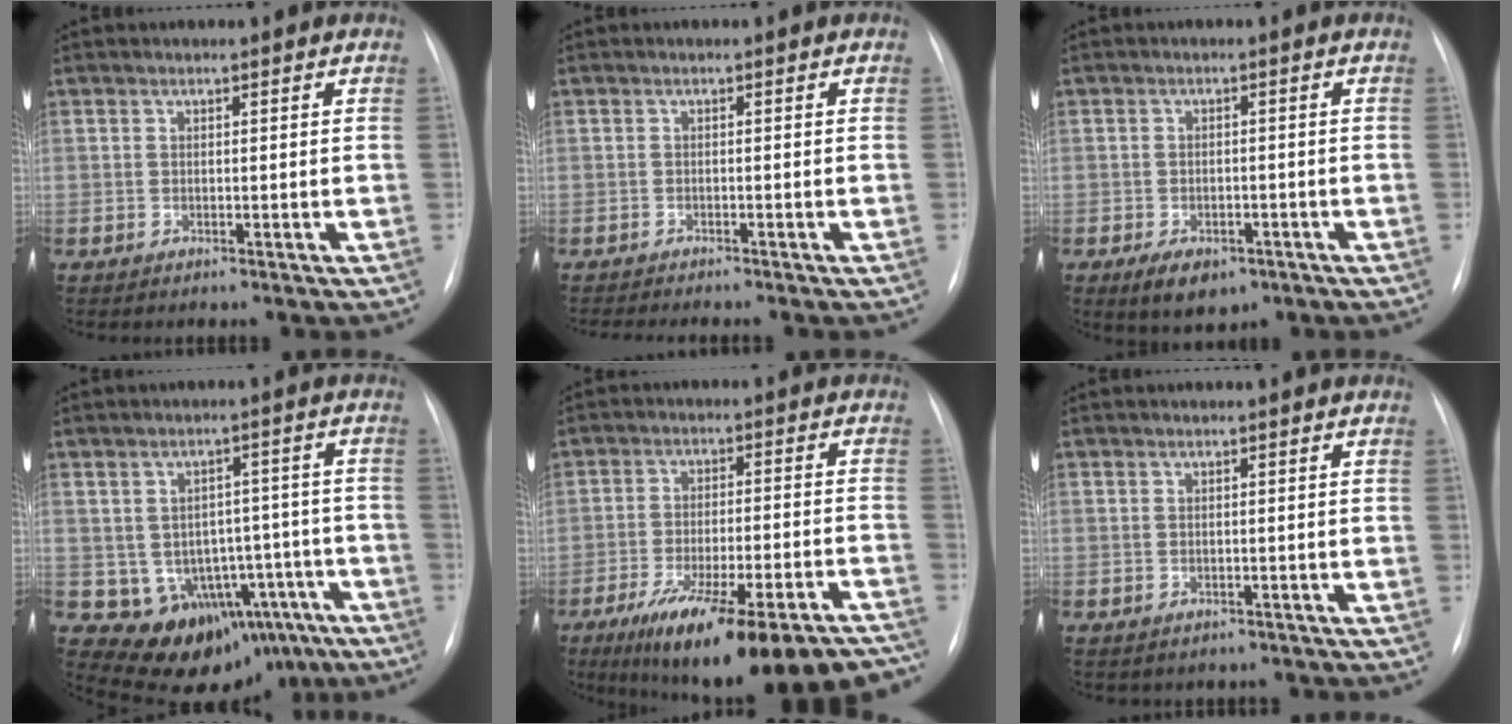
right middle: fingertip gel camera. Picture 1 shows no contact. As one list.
[{"total": 5.9, "force": [-5.2, 0.2, 2.8], "torque": [-0.031, -0.009, -0.072]}, {"total": 6.0, "force": [-3.6, 3.4, 3.4], "torque": [-0.055, -0.003, -0.048]}, {"total": 14.4, "force": [-8.6, 9.6, 6.3], "torque": [-0.059, 0.043, -0.107]}, {"total": 24.2, "force": [-19.0, 4.7, 14.2], "torque": [-0.166, -0.006, -0.268]}, {"total": 2.7, "force": [-2.3, 1.4, 0.4], "torque": [-0.014, 0.005, -0.023]}]